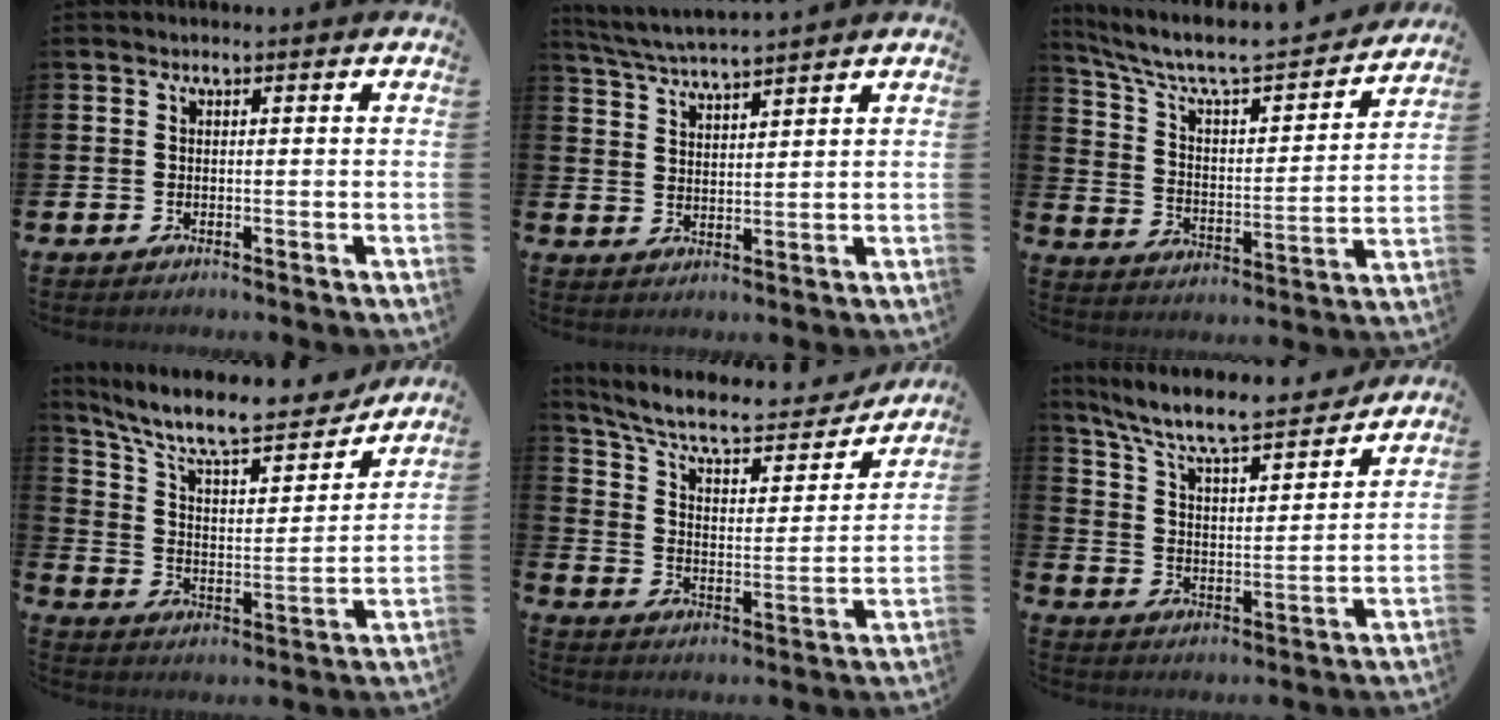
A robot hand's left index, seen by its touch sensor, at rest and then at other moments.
{"total": 4.6, "force": [4.5, -0.3, 0.9], "torque": [-0.035, -0.023, 0.079]}
{"total": 8.1, "force": [7.2, 2.0, 3.3], "torque": [-0.100, -0.052, 0.117]}
{"total": 10.5, "force": [9.4, 2.4, 4.1], "torque": [-0.108, -0.068, 0.157]}
{"total": 9.6, "force": [8.4, 2.5, 3.9], "torque": [-0.108, -0.053, 0.140]}
{"total": 8.8, "force": [8.1, 1.2, 3.4], "torque": [-0.096, -0.062, 0.134]}